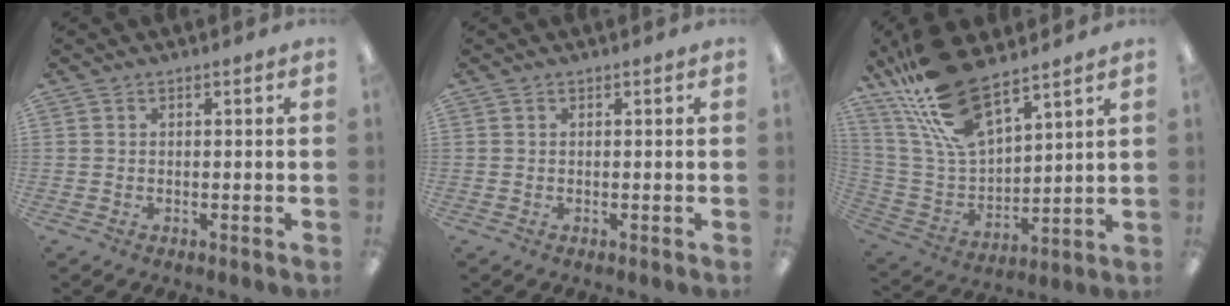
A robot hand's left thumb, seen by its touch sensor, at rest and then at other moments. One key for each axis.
{"total": 0.0}
{"total": 20.0, "fx": 14.8, "fy": 7.2, "fz": 11.4, "tx": -0.263, "ty": -0.081, "tz": 0.262}